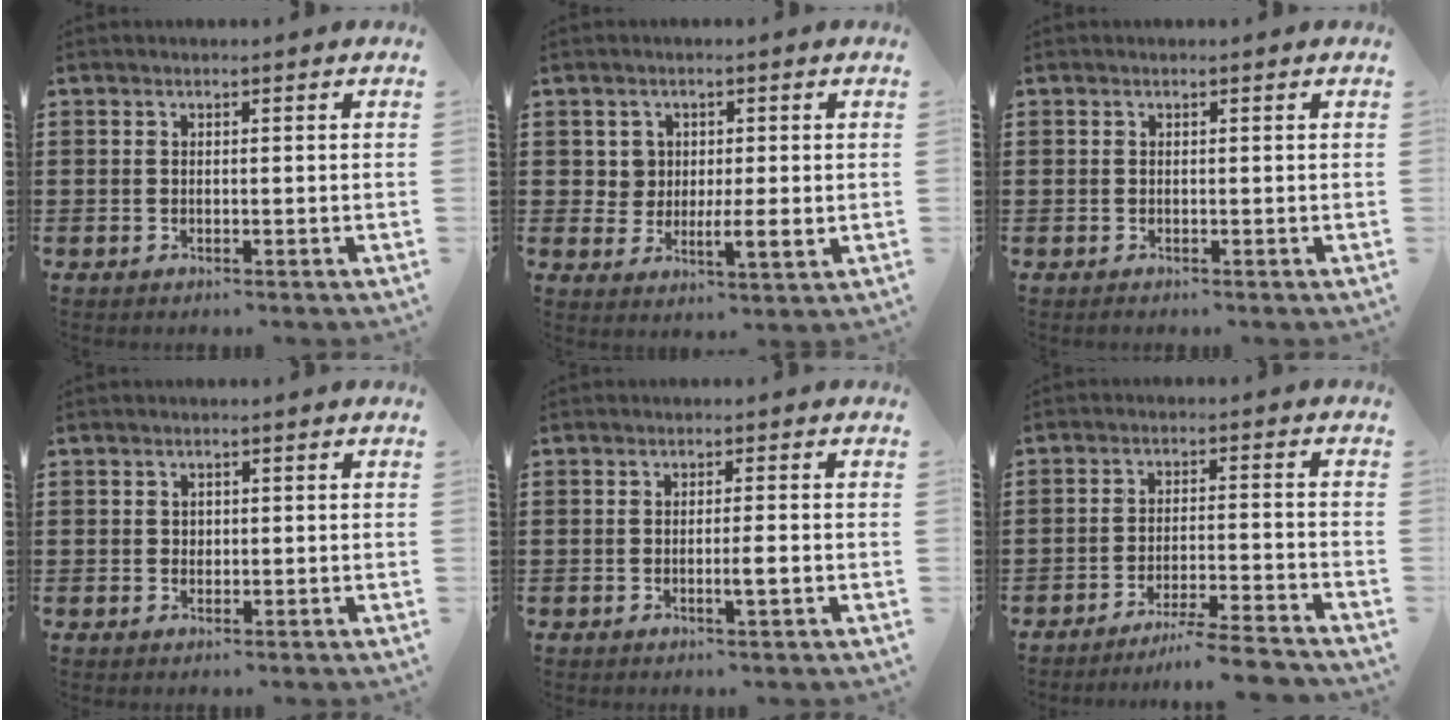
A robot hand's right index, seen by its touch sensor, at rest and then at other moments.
{"total": 3.4, "force": [0.6, 2.5, 2.3], "torque": [-0.053, 0.009, 0.010]}
{"total": 0.0}
{"total": 0.8, "force": [0.2, 0.7, 0.3], "torque": [-0.007, 0.003, 0.005]}
{"total": 2.5, "force": [-0.7, 0.0, 2.4], "torque": [-0.039, -0.005, -0.012]}
{"total": 5.2, "force": [-4.8, -0.6, 1.9], "torque": [-0.032, -0.012, -0.094]}